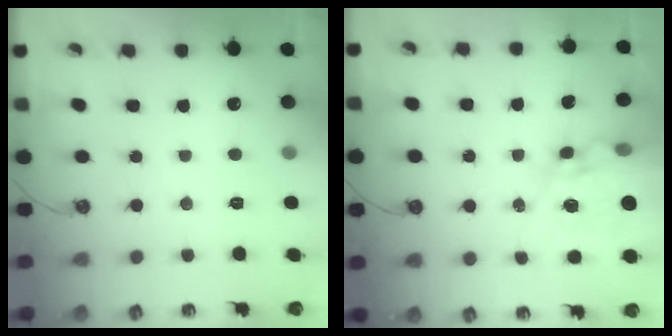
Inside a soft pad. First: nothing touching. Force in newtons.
{"total": 16.7, "press": 16.6, "slide": 1.5}